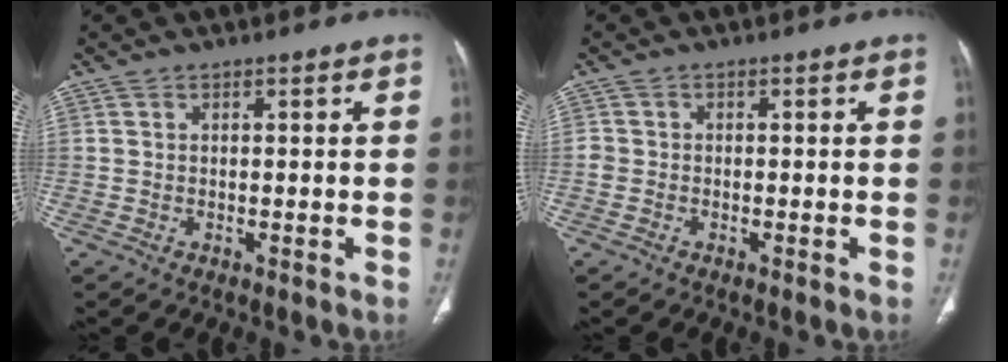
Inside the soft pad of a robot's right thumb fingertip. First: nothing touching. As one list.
[{"total": 1.3, "force": [-0.7, 1.1, 0.3], "torque": [-0.007, 0.004, -0.017]}]